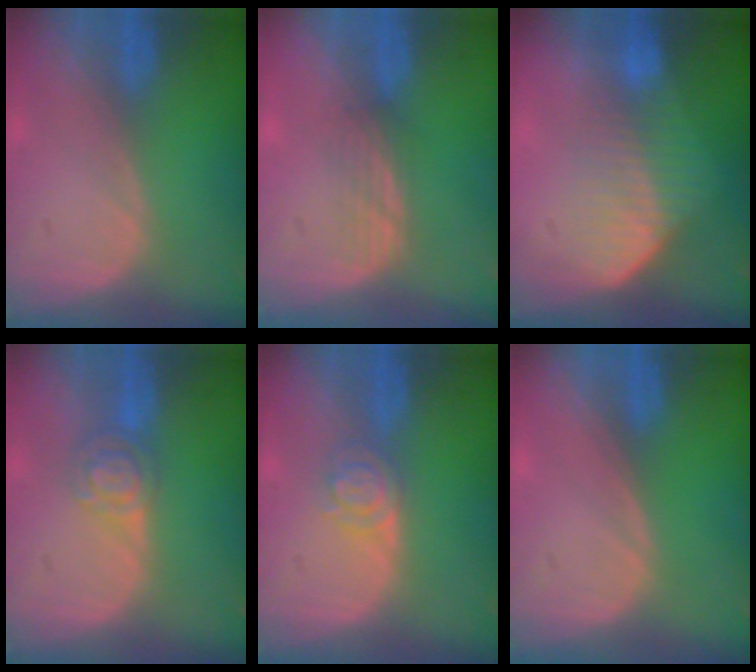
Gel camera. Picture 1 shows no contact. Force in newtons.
{"total": 2.4, "press": 2.4, "slide": 0.5}
{"total": 7.3, "press": 6.2, "slide": 3.7}
{"total": 5.1, "press": 4.5, "slide": 2.5}
{"total": 4.0, "press": 3.7, "slide": 1.5}
{"total": 0.0}